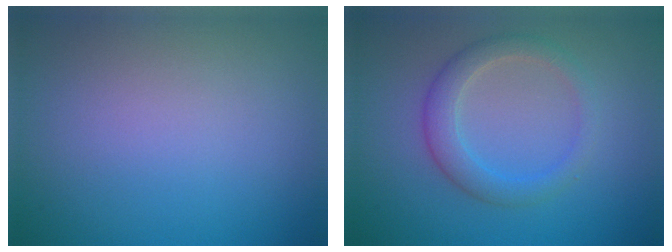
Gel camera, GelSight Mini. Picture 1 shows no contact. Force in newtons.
{"total": 2.9, "press": 2.9, "slide": 0.2}